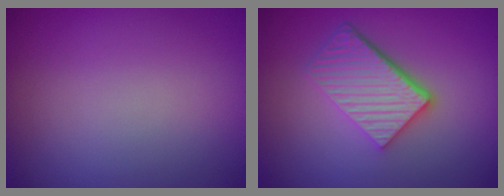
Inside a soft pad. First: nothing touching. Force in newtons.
{"total": 5.6, "press": 3.8, "slide": 4.1}